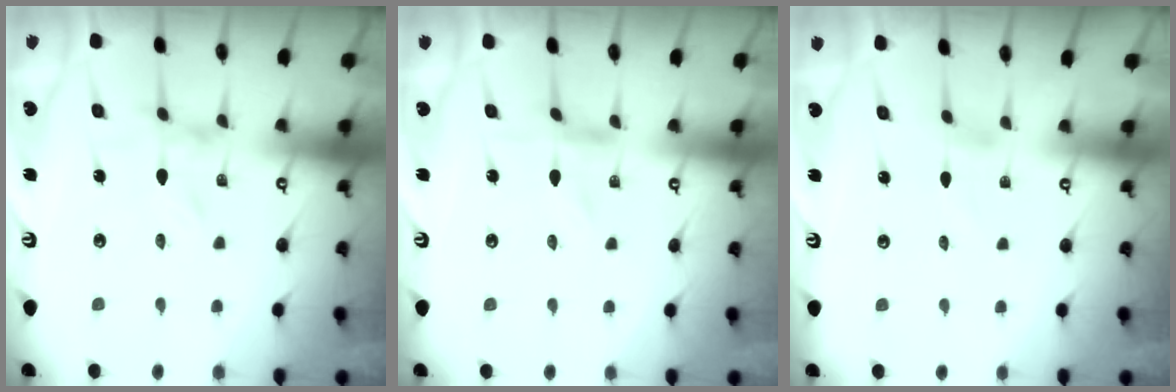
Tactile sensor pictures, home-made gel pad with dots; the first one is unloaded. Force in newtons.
{"total": 0.0}
{"total": 1.1, "press": 1.1, "slide": 0.1}